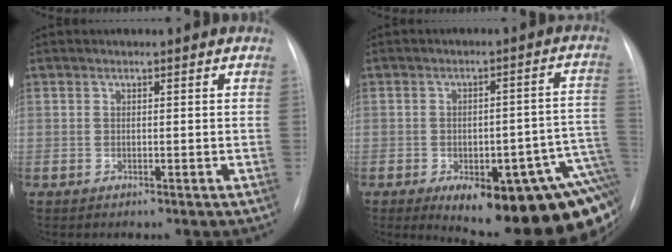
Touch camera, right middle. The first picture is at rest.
{"total": 21.8, "force": [-11.3, 7.3, 17.1], "torque": [-0.116, 0.033, -0.130]}